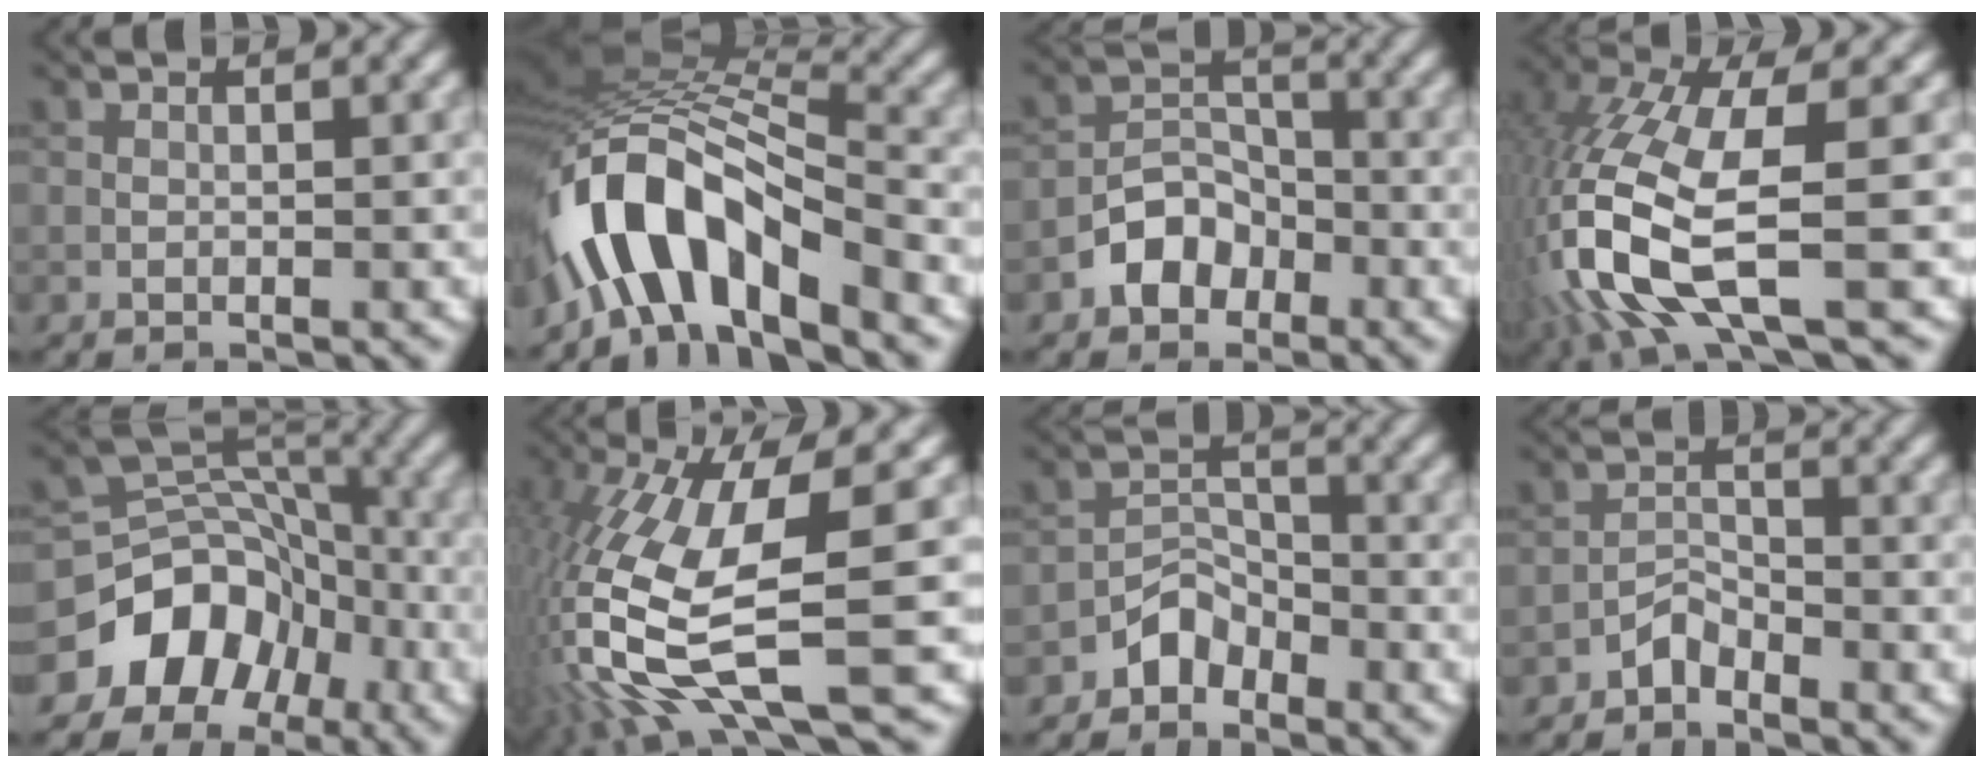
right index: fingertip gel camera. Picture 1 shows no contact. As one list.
[{"total": 10.7, "force": [-5.6, 4.2, 8.1], "torque": [-0.141, 0.013, -0.105]}, {"total": 3.7, "force": [-2.2, 2.6, 1.4], "torque": [-0.014, 0.008, -0.043]}, {"total": 12.1, "force": [-3.0, 4.1, 11.0], "torque": [-0.259, -0.016, -0.055]}, {"total": 8.2, "force": [-4.1, 6.3, 3.2], "torque": [-0.037, 0.010, -0.080]}, {"total": 13.1, "force": [-2.1, 3.5, 12.5], "torque": [-0.268, -0.018, -0.027]}, {"total": 2.6, "force": [-2.0, 1.5, 0.6], "torque": [-0.002, 0.015, -0.039]}, {"total": 1.8, "force": [-1.6, 0.7, 0.4], "torque": [-0.004, 0.012, -0.034]}]